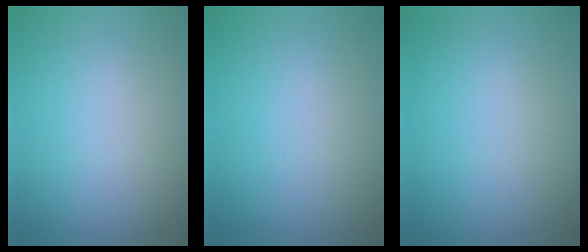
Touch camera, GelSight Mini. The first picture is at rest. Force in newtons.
{"total": 0.0}
{"total": 0.0}